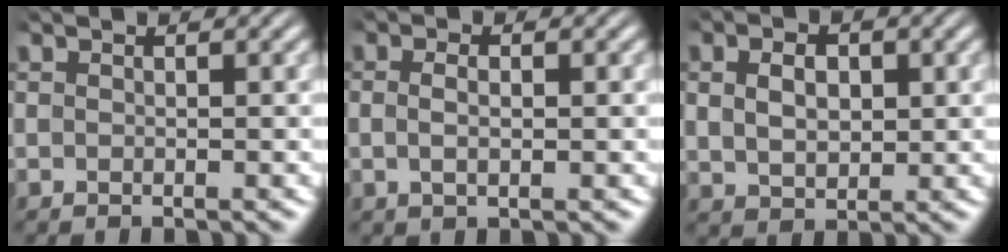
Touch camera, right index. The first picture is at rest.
{"total": 1.7, "force": [-0.1, 0.5, 1.6], "torque": [-0.032, -0.006, 0.002]}
{"total": 3.4, "force": [0.7, 2.3, 2.4], "torque": [-0.036, -0.007, 0.023]}